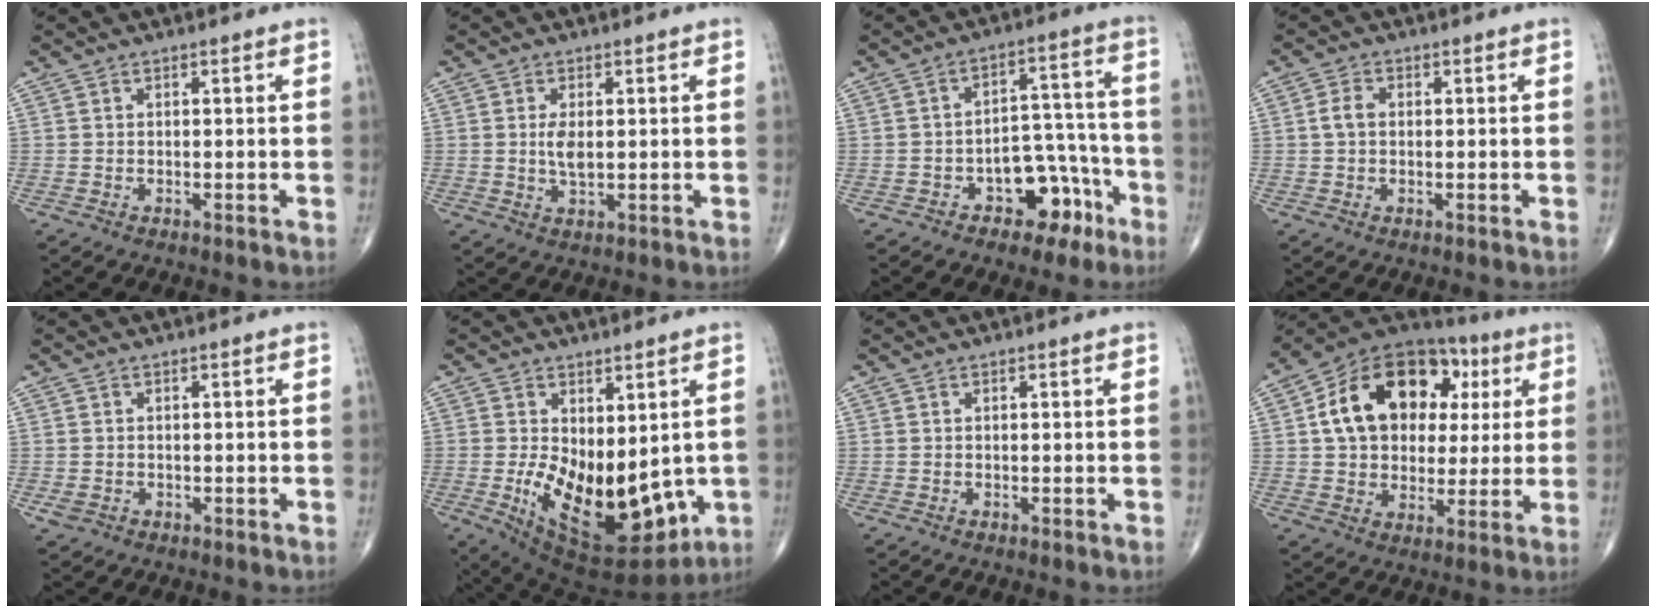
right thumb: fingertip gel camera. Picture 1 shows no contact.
{"total": 3.4, "force": [0.3, 1.5, 3.1], "torque": [-0.061, -0.008, 0.007]}
{"total": 10.4, "force": [-5.4, 6.4, 6.2], "torque": [-0.045, 0.061, -0.073]}
{"total": 2.9, "force": [0.2, 2.0, 2.1], "torque": [-0.043, 0.008, -0.001]}
{"total": 1.8, "force": [-0.4, 1.5, 0.9], "torque": [-0.018, 0.002, -0.001]}
{"total": 18.4, "force": [-1.8, 10.1, 15.2], "torque": [-0.226, -0.033, 0.005]}
{"total": 0.0}
{"total": 21.1, "force": [5.0, 14.9, 14.1], "torque": [-0.198, 0.021, 0.078]}